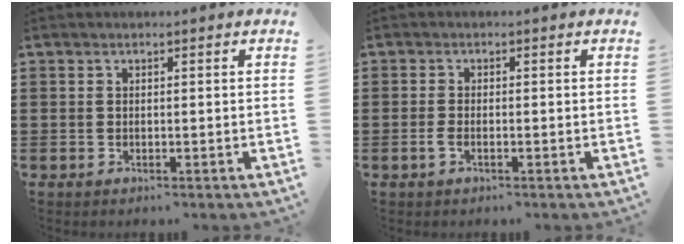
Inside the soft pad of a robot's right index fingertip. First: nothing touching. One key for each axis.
{"total": 1.3, "fx": -0.5, "fy": 0.4, "fz": 1.1, "tx": -0.028, "ty": -0.004, "tz": -0.012}